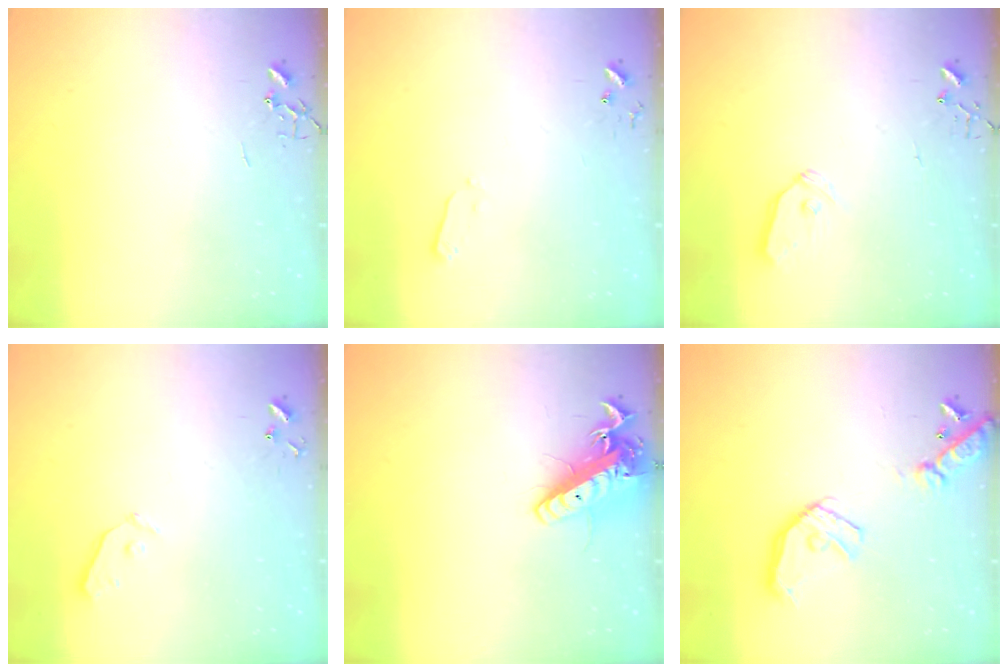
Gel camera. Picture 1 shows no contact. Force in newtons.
{"total": 2.4, "press": 2.3, "slide": 0.4}
{"total": 7.2, "press": 7.2, "slide": 0.4}
{"total": 3.3, "press": 3.2, "slide": 0.5}
{"total": 16.0, "press": 15.7, "slide": 3.1}
{"total": 17.3, "press": 17.0, "slide": 2.8}